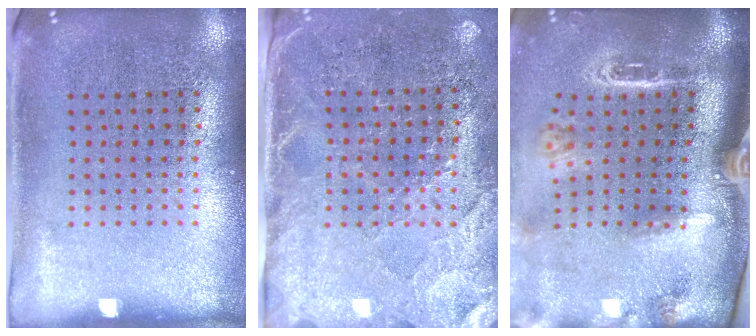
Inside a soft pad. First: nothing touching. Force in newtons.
{"total": 2.8, "press": 2.6, "slide": 1.1}
{"total": 3.1, "press": 2.1, "slide": 2.3}